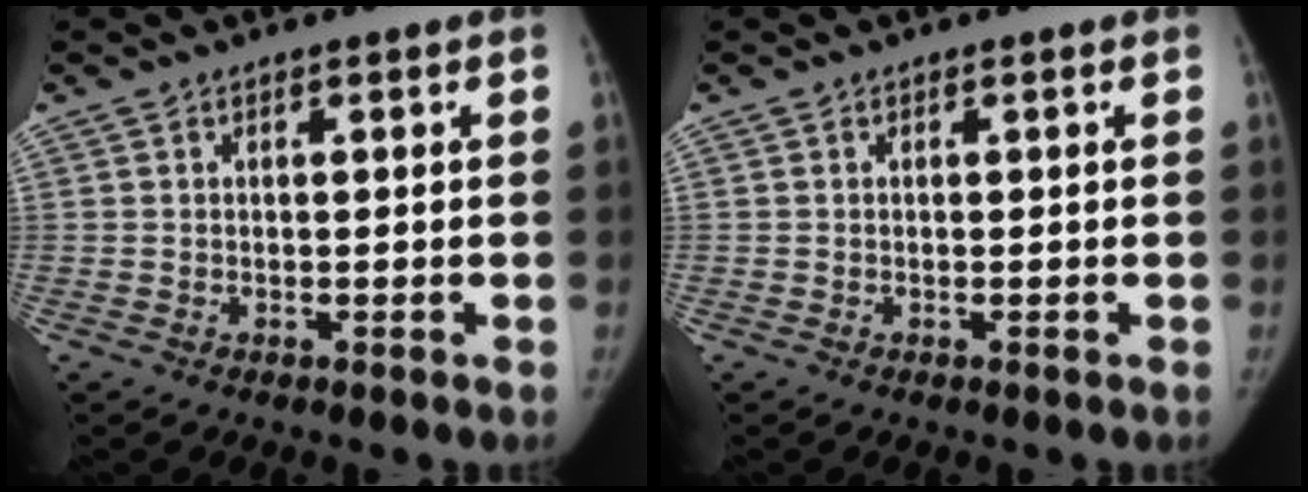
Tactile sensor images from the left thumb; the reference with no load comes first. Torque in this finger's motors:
{"motor_torque": [0.00, 0.00, 0.11, -0.11, 0.03]}